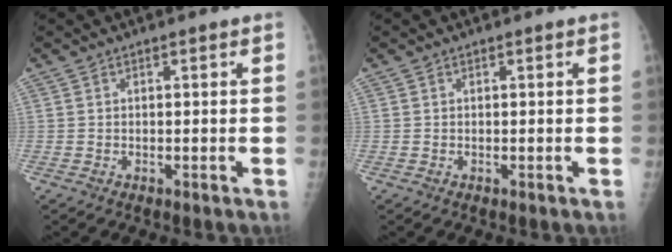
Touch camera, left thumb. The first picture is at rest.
{"total": 0.0}